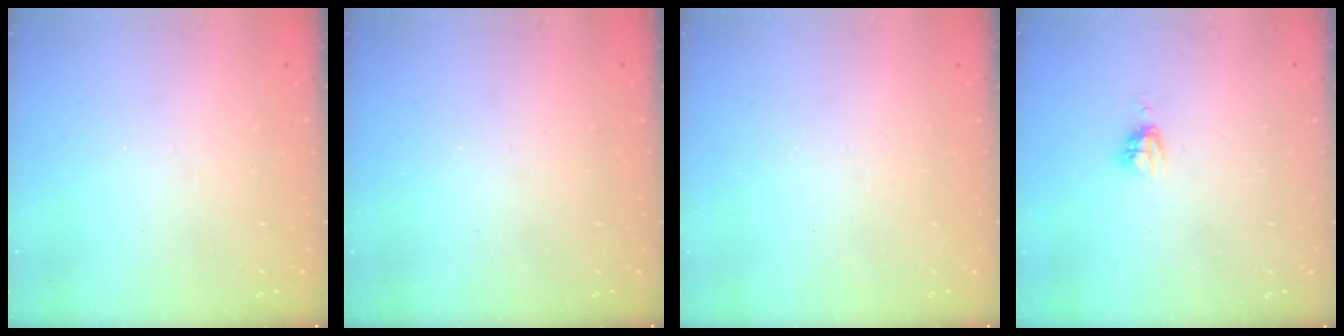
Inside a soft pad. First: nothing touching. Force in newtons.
{"total": 0.0}
{"total": 0.0}
{"total": 3.8, "press": 3.7, "slide": 0.4}